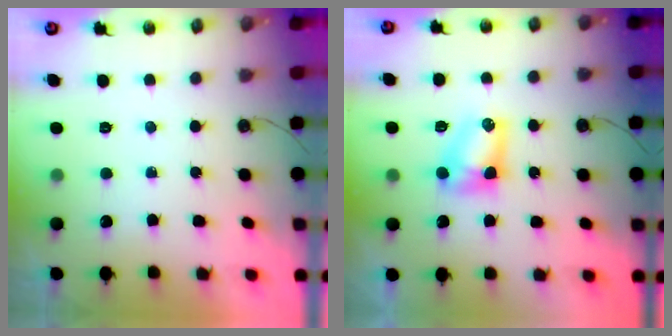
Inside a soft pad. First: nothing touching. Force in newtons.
{"total": 6.2, "press": 6.2, "slide": 0.6}